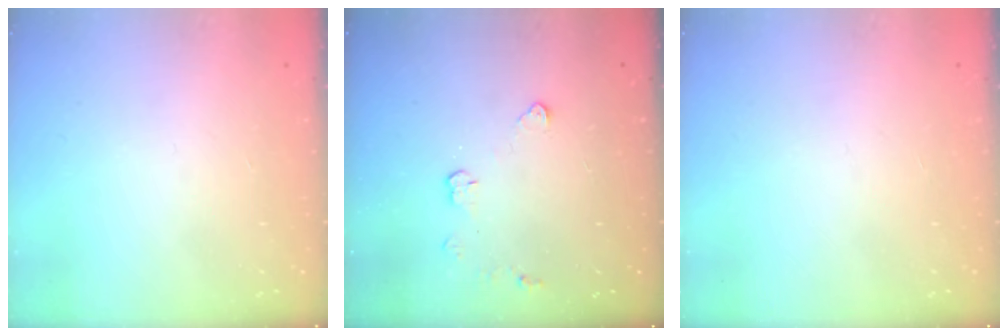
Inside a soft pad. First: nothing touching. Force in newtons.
{"total": 3.3, "press": 3.3, "slide": 0.4}
{"total": 0.0}